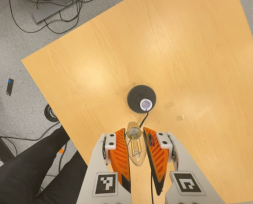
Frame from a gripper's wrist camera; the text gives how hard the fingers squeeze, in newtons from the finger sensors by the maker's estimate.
{"total": 20.6, "left": 21.8, "right": 19.4}